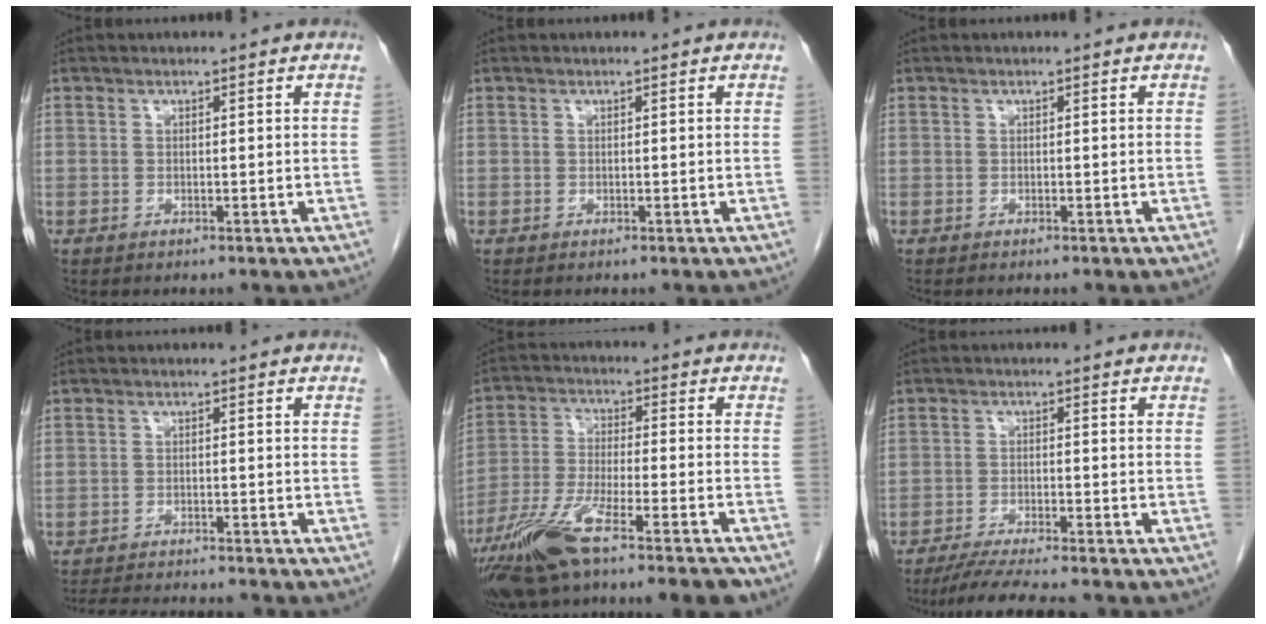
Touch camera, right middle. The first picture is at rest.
{"total": 0.0}
{"total": 0.9, "force": [-0.8, -0.1, 0.5], "torque": [-0.007, -0.001, -0.007]}
{"total": 9.8, "force": [-9.2, 0.5, 3.3], "torque": [-0.050, -0.011, -0.131]}
{"total": 14.1, "force": [-10.5, 0.6, 9.5], "torque": [-0.189, -0.031, -0.184]}
{"total": 9.0, "force": [-7.9, 0.0, 4.4], "torque": [-0.069, -0.023, -0.126]}